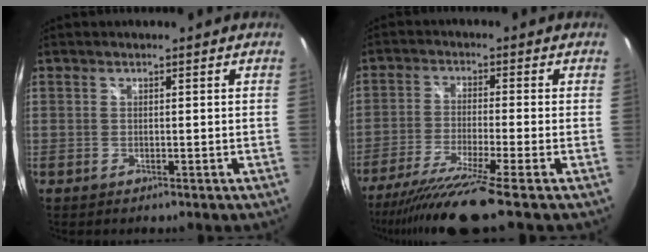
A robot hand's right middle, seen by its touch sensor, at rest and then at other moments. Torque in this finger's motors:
{"motor_torque": [1.07, -1.07, 0.38, 0.14]}